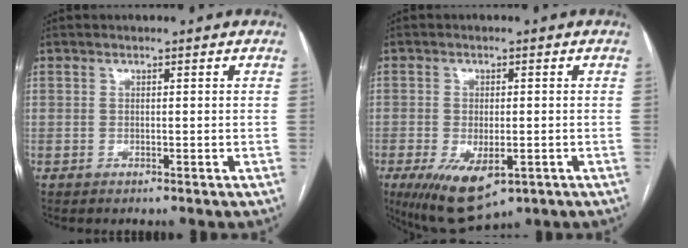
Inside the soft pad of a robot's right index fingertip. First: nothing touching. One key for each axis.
{"total": 10.1, "fx": -4.5, "fy": 4.4, "fz": 7.9, "tx": -0.143, "ty": -0.022, "tz": -0.060}